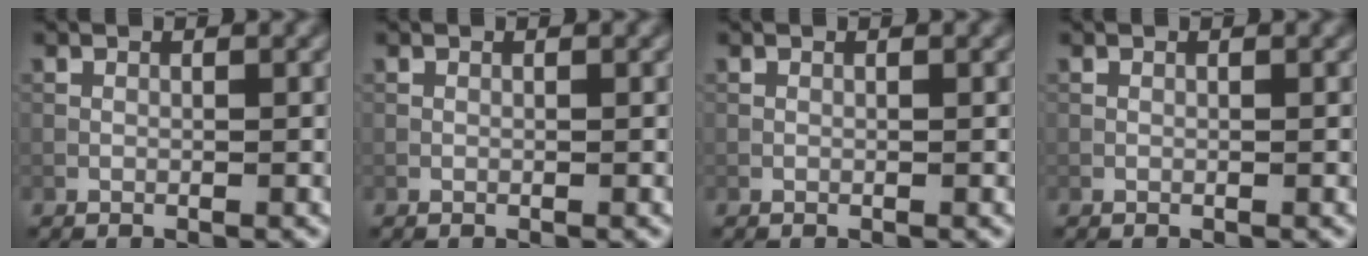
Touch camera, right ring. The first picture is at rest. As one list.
[{"total": 0.0}, {"total": 0.0}, {"total": 0.0}]